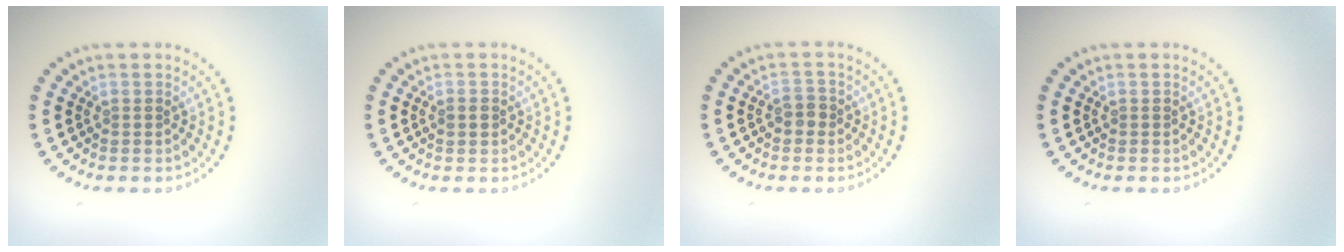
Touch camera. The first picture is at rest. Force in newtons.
{"total": 1.2, "press": 1.2, "slide": 0.0}
{"total": 1.4, "press": 1.3, "slide": 0.3}
{"total": 0.0}